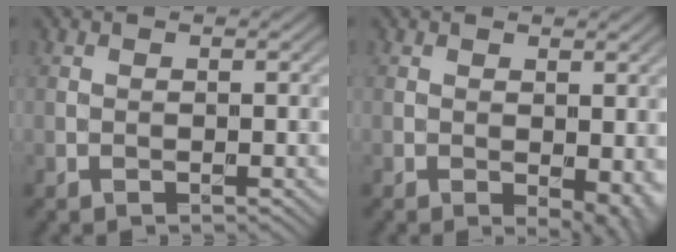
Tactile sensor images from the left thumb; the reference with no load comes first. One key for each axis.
{"total": 3.8, "fx": -0.8, "fy": 1.9, "fz": 3.2, "tx": -0.038, "ty": -0.011, "tz": -0.007}